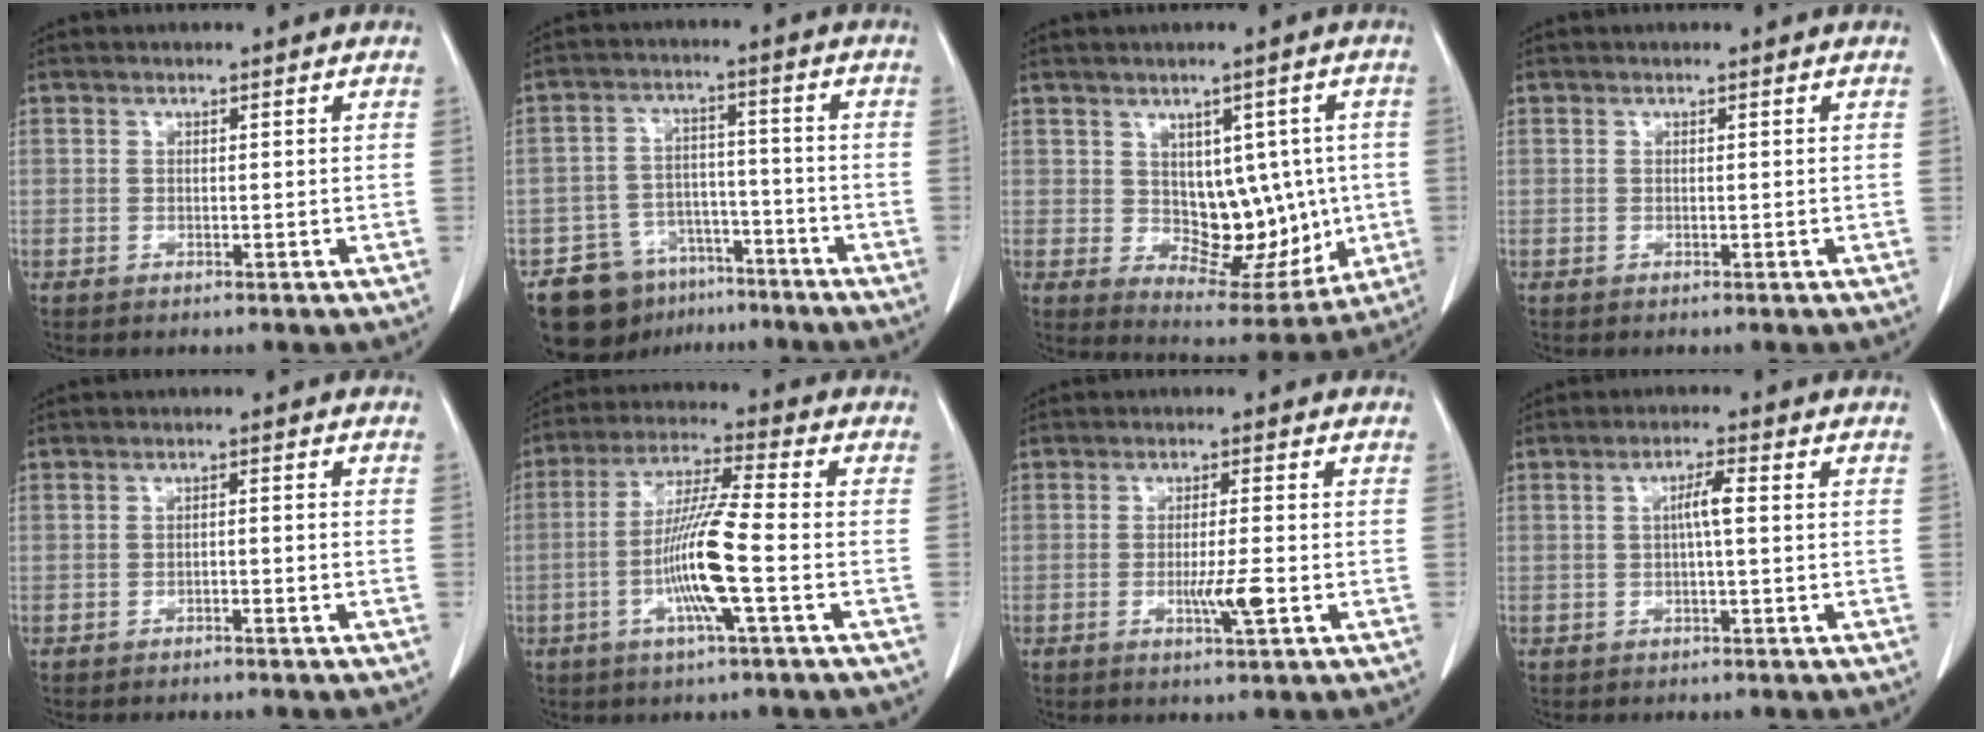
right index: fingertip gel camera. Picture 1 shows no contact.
{"total": 10.4, "force": [-6.9, 7.2, 2.7], "torque": [-0.042, 0.028, -0.108]}
{"total": 10.8, "force": [0.1, 6.5, 8.6], "torque": [-0.095, 0.011, 0.026]}
{"total": 0.0}
{"total": 1.3, "force": [-0.7, 0.0, 1.1], "torque": [-0.018, 0.005, -0.011]}
{"total": 11.2, "force": [-2.9, -0.2, 10.8], "torque": [-0.210, -0.004, -0.061]}
{"total": 4.6, "force": [-1.3, 0.0, 4.4], "torque": [-0.075, -0.007, -0.021]}
{"total": 3.0, "force": [0.3, 0.2, 3.0], "torque": [-0.053, 0.005, 0.002]}